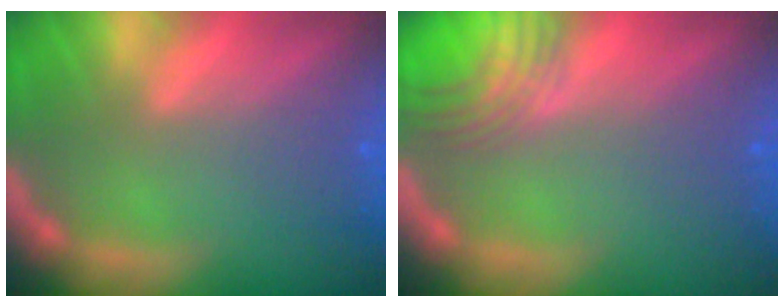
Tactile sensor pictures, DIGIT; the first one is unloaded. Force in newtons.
{"total": 5.5}